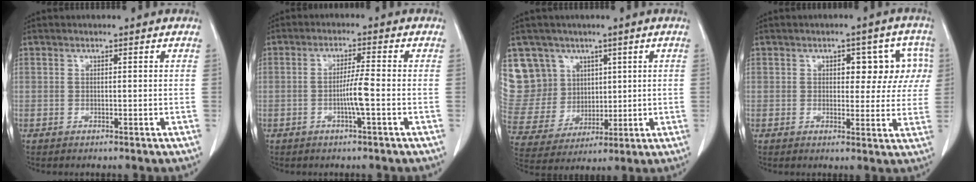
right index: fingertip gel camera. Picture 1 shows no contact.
{"total": 4.1, "force": [-1.1, -0.4, 3.9], "torque": [-0.074, -0.001, -0.022]}
{"total": 12.1, "force": [6.4, 10.2, 1.3], "torque": [-0.053, 0.050, 0.150]}
{"total": 7.6, "force": [2.1, 4.0, 6.1], "torque": [-0.054, 0.030, 0.023]}